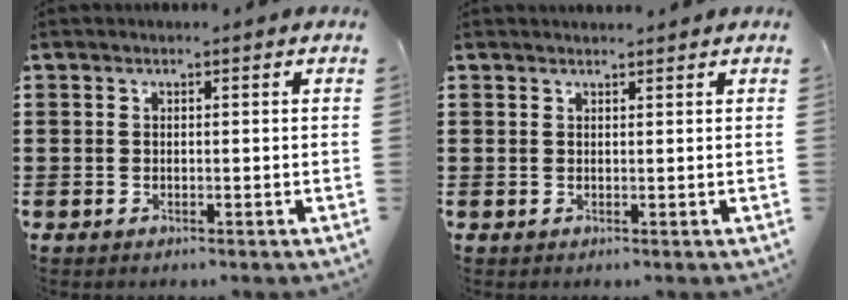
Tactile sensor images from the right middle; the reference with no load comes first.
{"total": 0.9, "force": [0.9, 0.1, 0.1], "torque": [-0.004, 0.000, 0.017]}